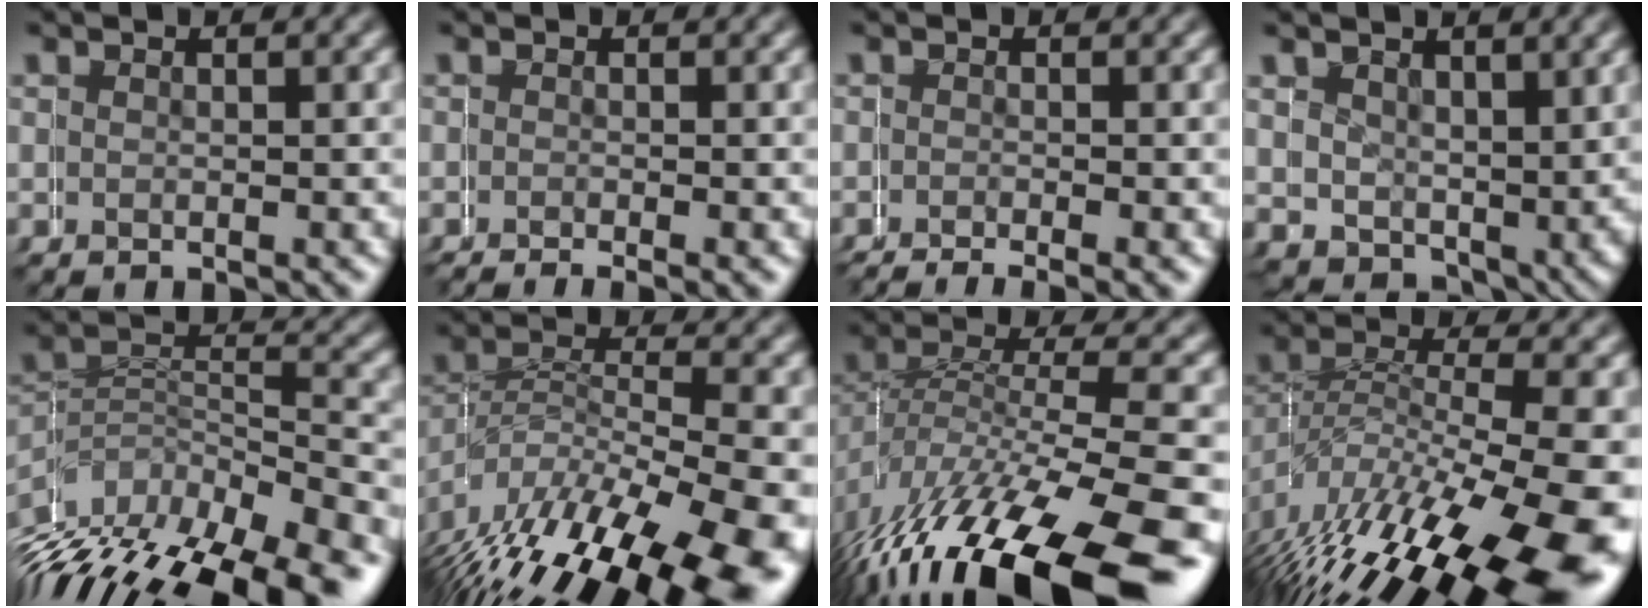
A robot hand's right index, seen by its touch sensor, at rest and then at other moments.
{"total": 2.1, "force": [-1.9, 0.1, 0.8], "torque": [-0.005, -0.004, -0.027]}
{"total": 4.0, "force": [-3.7, 0.8, 1.3], "torque": [-0.014, -0.011, -0.050]}
{"total": 2.6, "force": [1.3, 2.2, 0.3], "torque": [0.005, -0.024, 0.035]}
{"total": 10.6, "force": [-7.1, 5.8, 5.3], "torque": [-0.088, -0.019, -0.099]}
{"total": 10.6, "force": [-5.0, 5.7, 7.4], "torque": [-0.139, -0.049, -0.043]}
{"total": 9.2, "force": [-4.8, 3.9, 6.8], "torque": [-0.133, -0.026, -0.054]}
{"total": 10.9, "force": [-3.9, 5.2, 8.7], "torque": [-0.133, -0.032, -0.034]}